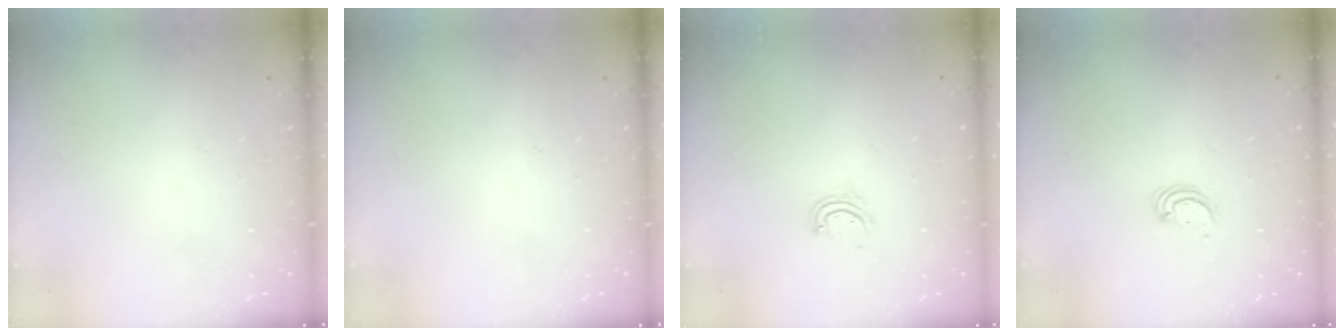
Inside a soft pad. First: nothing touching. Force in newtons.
{"total": 0.0}
{"total": 2.7, "press": 2.7, "slide": 0.2}
{"total": 2.3, "press": 2.3, "slide": 0.2}